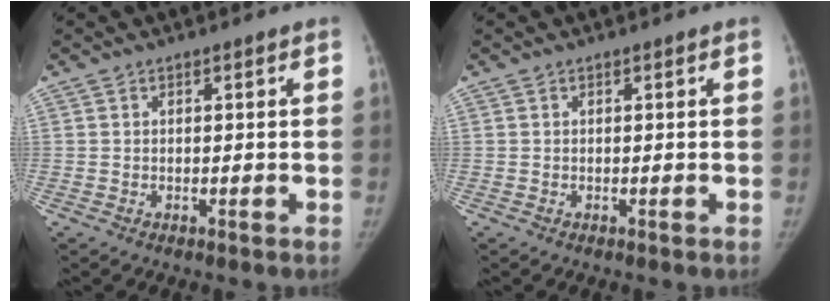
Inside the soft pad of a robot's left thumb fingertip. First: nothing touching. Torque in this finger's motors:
{"motor_torque": [0.00, 0.00, 0.22, -0.18, 0.00]}